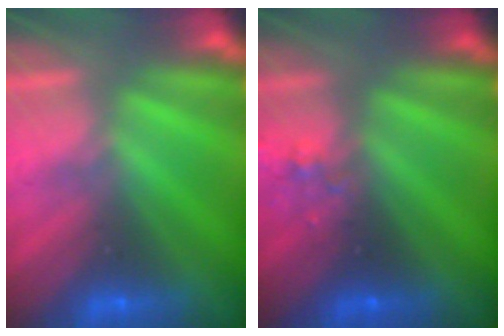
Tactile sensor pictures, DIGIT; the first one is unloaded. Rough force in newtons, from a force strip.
{"total": 2.3}